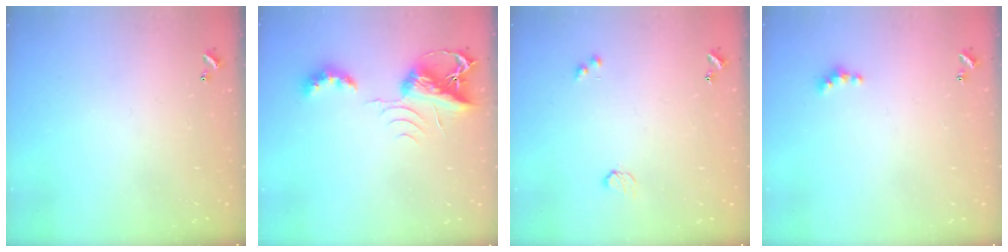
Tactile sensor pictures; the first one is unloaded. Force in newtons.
{"total": 7.7, "press": 7.7, "slide": 0.5}
{"total": 2.9, "press": 2.9, "slide": 0.5}
{"total": 2.8, "press": 2.8, "slide": 0.5}